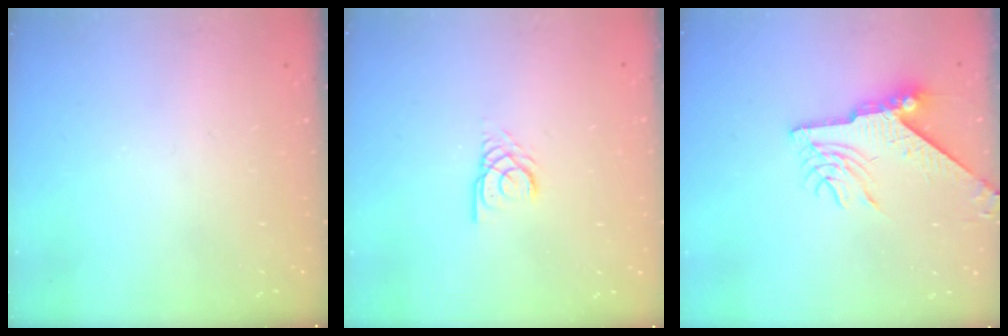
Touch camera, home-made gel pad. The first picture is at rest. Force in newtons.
{"total": 2.8, "press": 2.8, "slide": 0.1}
{"total": 9.2, "press": 9.1, "slide": 0.9}